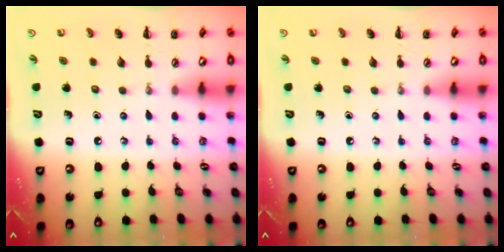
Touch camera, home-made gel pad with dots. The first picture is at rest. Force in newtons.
{"total": 0.0}